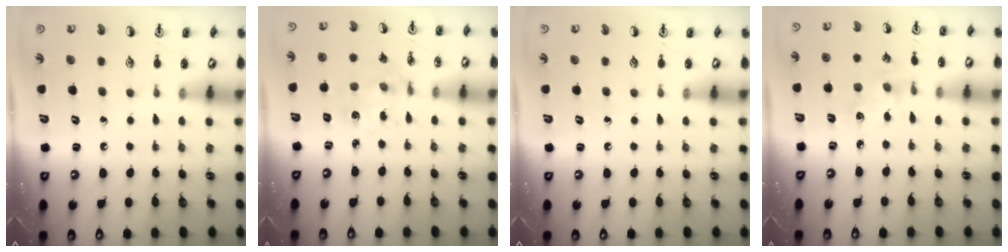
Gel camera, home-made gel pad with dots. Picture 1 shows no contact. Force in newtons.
{"total": 2.0, "press": 2.0, "slide": 0.3}
{"total": 0.0}
{"total": 2.9, "press": 2.8, "slide": 0.4}